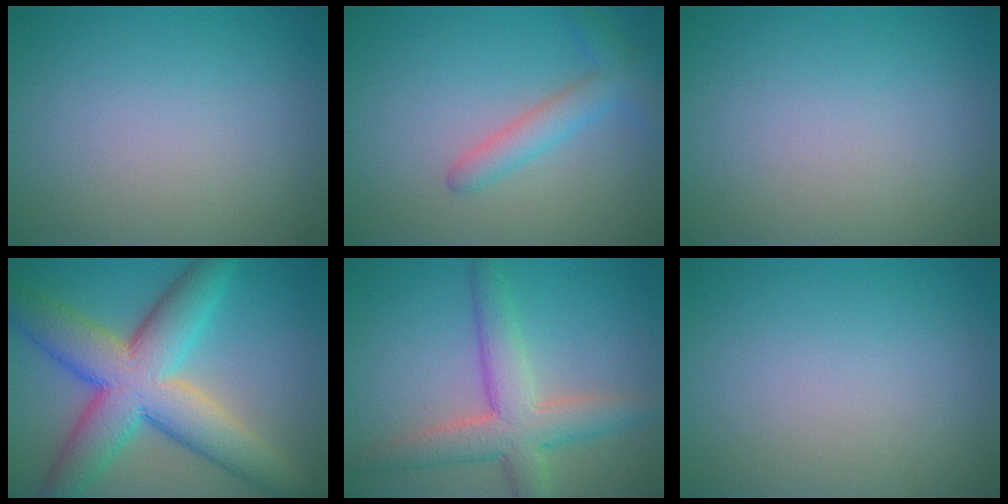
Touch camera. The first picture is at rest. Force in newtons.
{"total": 2.8, "press": 2.7, "slide": 0.2}
{"total": 0.0}
{"total": 11.1, "press": 11.1, "slide": 0.4}
{"total": 5.6, "press": 5.6, "slide": 0.6}
{"total": 0.0}